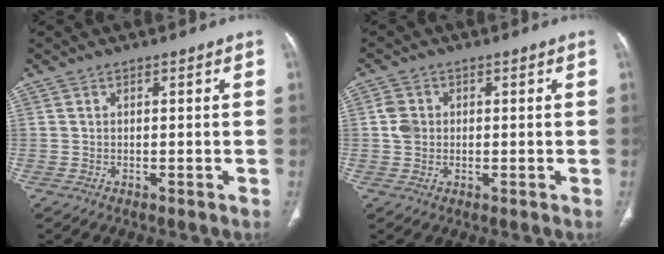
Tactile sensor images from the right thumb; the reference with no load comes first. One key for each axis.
{"total": 3.2, "fx": 0.2, "fy": 2.7, "fz": 1.7, "tx": -0.027, "ty": 0.006, "tz": 0.000}